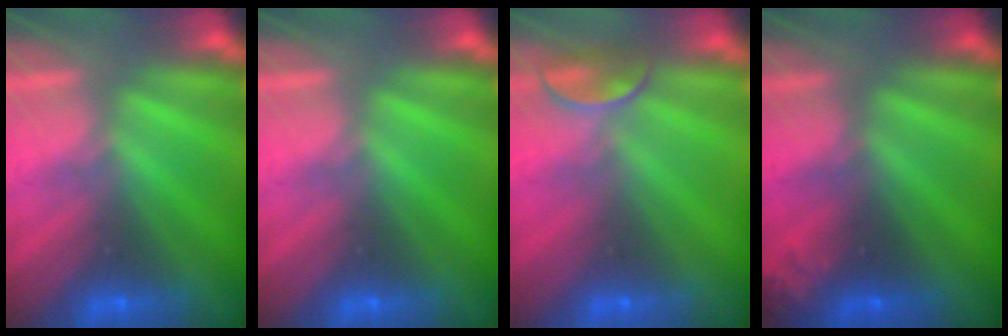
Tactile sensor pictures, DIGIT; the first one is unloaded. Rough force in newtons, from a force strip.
{"total": 0.0}
{"total": 2.4}
{"total": 2.2}